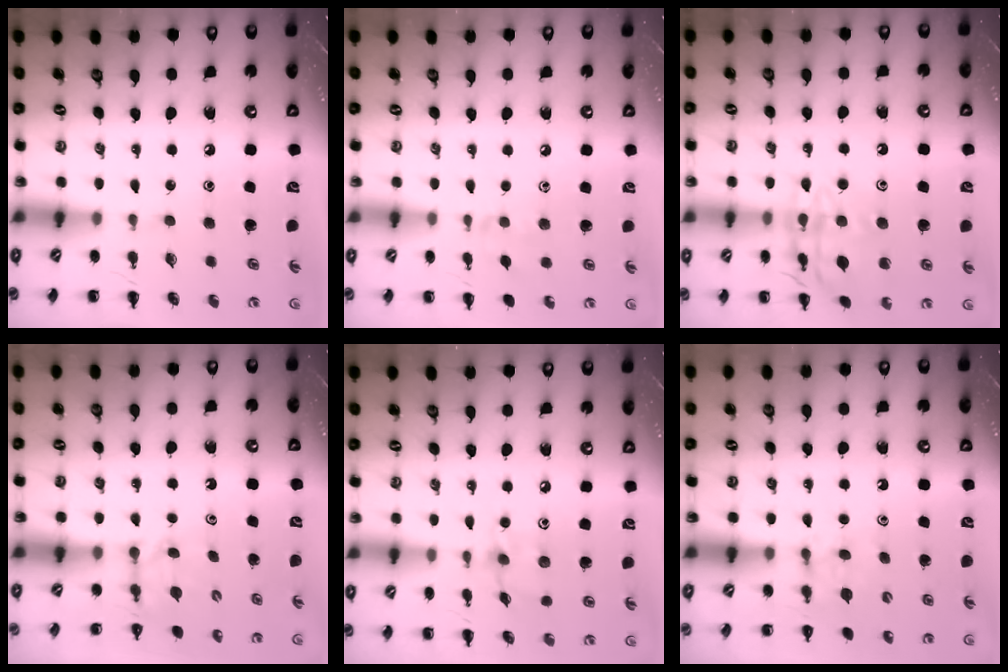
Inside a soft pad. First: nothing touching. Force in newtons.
{"total": 4.0, "press": 3.7, "slide": 1.4}
{"total": 14.3, "press": 14.3, "slide": 1.1}
{"total": 2.8, "press": 2.6, "slide": 1.1}
{"total": 6.1, "press": 6.0, "slide": 0.8}
{"total": 4.1, "press": 3.9, "slide": 1.3}